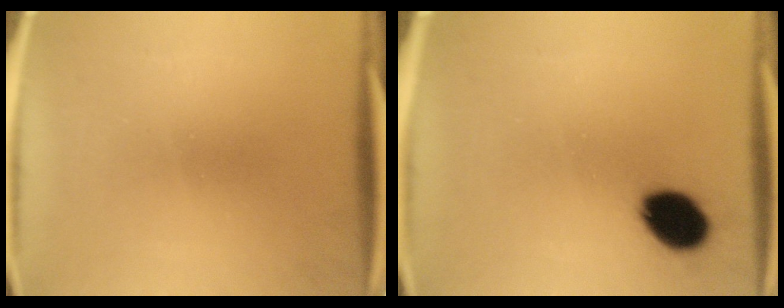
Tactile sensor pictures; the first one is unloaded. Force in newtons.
{"total": 9.8}